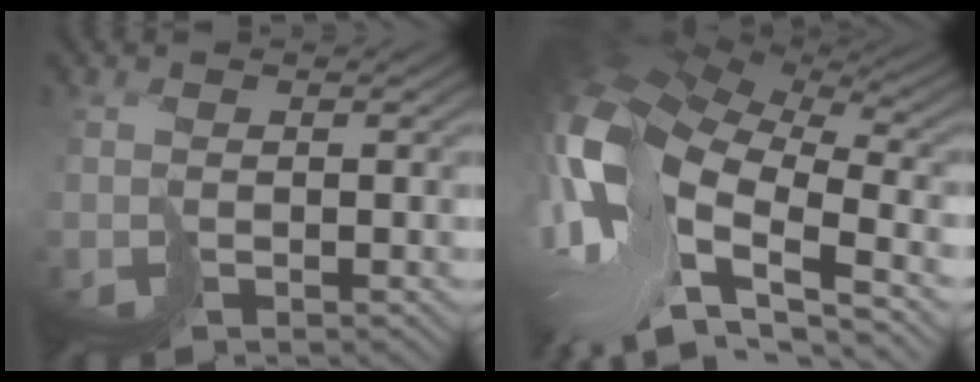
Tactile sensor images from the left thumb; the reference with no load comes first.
{"total": 15.8, "force": [-4.3, 8.7, 12.4], "torque": [-0.300, -0.021, -0.069]}